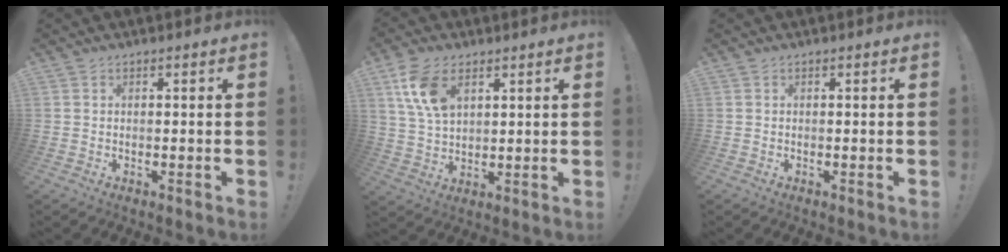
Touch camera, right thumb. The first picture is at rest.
{"total": 11.3, "force": [5.5, 6.5, 7.5], "torque": [-0.141, -0.015, 0.102]}
{"total": 0.0}